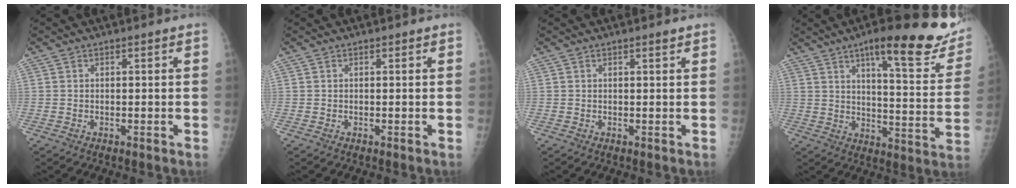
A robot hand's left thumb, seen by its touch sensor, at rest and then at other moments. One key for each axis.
{"total": 0.0}
{"total": 0.6, "fx": 0.5, "fy": 0.0, "fz": 0.4, "tx": -0.008, "ty": -0.003, "tz": 0.008}
{"total": 21.5, "fx": 13.6, "fy": 4.9, "fz": 15.9, "tx": -0.179, "ty": -0.055, "tz": 0.180}